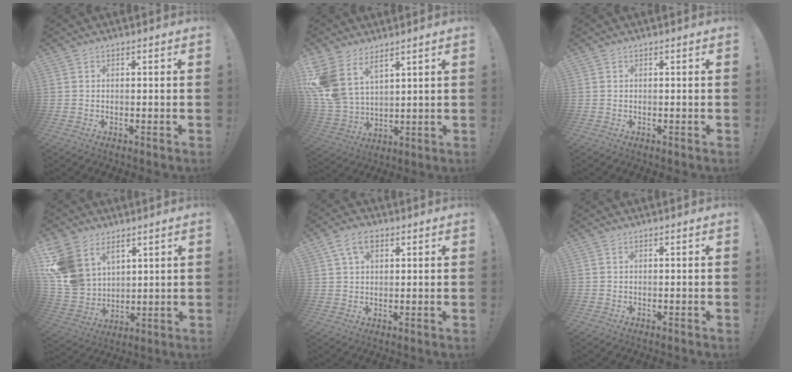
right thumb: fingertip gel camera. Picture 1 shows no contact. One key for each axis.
{"total": 11.7, "fx": 6.9, "fy": 7.2, "fz": 6.1, "tx": -0.146, "ty": -0.049, "tz": 0.136}
{"total": 0.0}
{"total": 13.2, "fx": 6.8, "fy": 9.7, "fz": 5.8, "tx": -0.139, "ty": -0.048, "tz": 0.136}
{"total": 6.8, "fx": 3.2, "fy": 4.3, "fz": 4.2, "tx": -0.076, "ty": 0.004, "tz": 0.063}
{"total": 0.0}